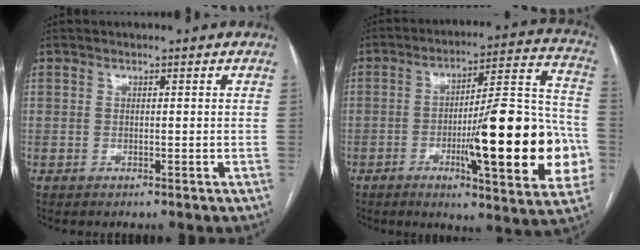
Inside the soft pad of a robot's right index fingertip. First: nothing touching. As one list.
[{"total": 22.9, "force": [-5.4, 3.7, 22.0], "torque": [-0.268, 0.011, -0.069]}]